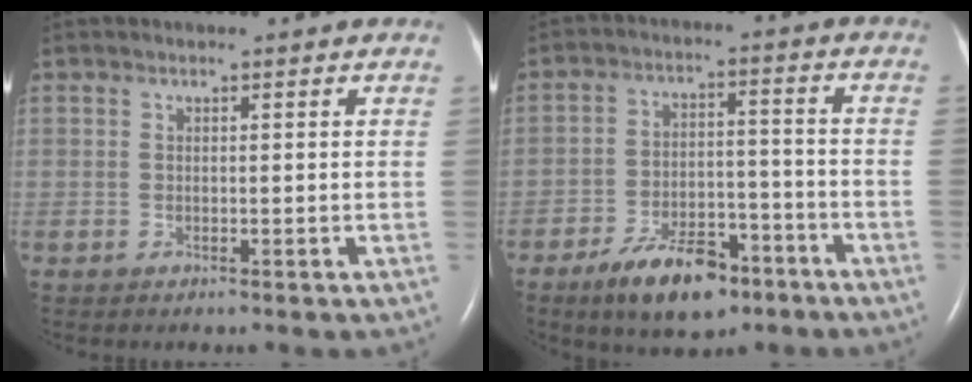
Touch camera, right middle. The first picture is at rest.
{"total": 10.6, "force": [-7.0, 4.4, 6.6], "torque": [-0.115, 0.001, -0.114]}